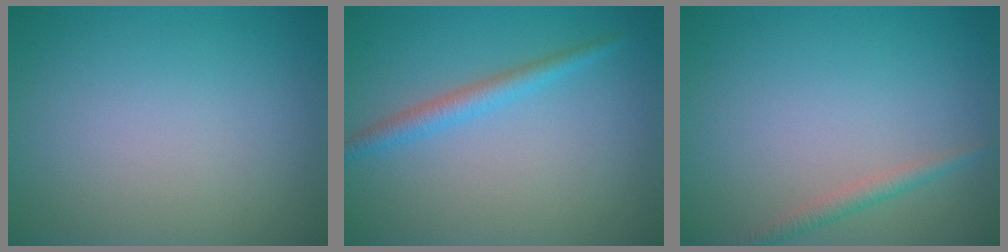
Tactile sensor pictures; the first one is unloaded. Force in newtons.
{"total": 2.0, "press": 2.0, "slide": 0.1}
{"total": 1.5, "press": 1.5, "slide": 0.0}